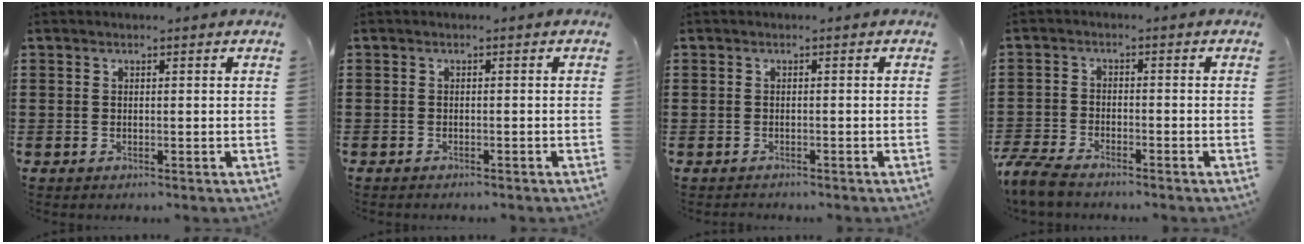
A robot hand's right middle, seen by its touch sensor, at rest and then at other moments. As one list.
[{"total": 0.6, "force": [-0.6, 0.1, 0.1], "torque": [-0.002, 0.000, -0.013]}, {"total": 0.8, "force": [-0.6, 0.4, -0.2], "torque": [0.003, 0.005, -0.016]}, {"total": 4.4, "force": [-4.1, 0.8, 1.5], "torque": [-0.053, -0.006, -0.088]}]